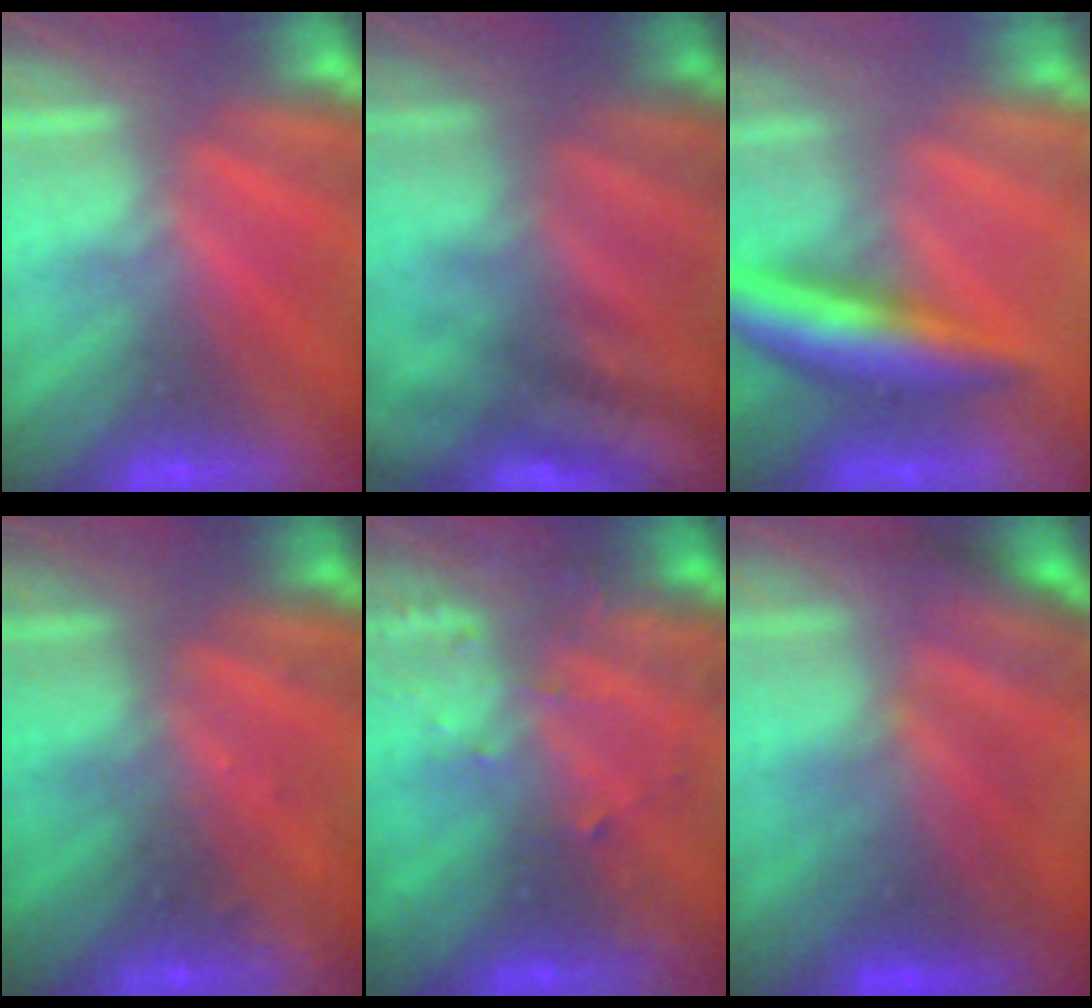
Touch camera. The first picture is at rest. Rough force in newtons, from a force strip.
{"total": 2.4}
{"total": 7.7}
{"total": 2.8}
{"total": 3.4}
{"total": 2.3}